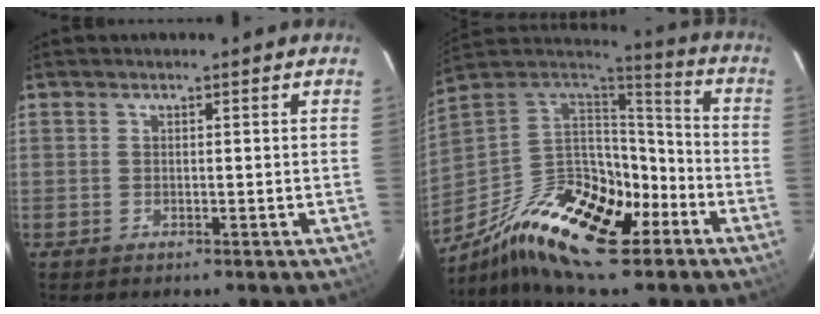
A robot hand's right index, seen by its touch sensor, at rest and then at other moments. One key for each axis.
{"total": 24.0, "fx": -14.4, "fy": 9.6, "fz": 16.6, "tx": -0.323, "ty": -0.022, "tz": -0.255}